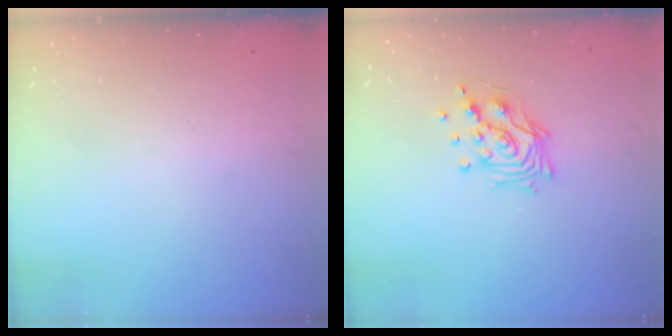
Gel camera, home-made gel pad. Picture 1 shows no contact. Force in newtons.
{"total": 11.7, "press": 11.7, "slide": 0.9}